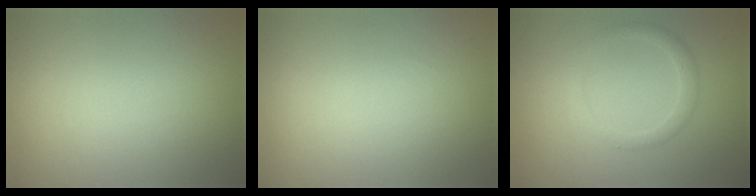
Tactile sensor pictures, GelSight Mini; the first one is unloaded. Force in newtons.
{"total": 0.0}
{"total": 1.7, "press": 1.7, "slide": 0.0}